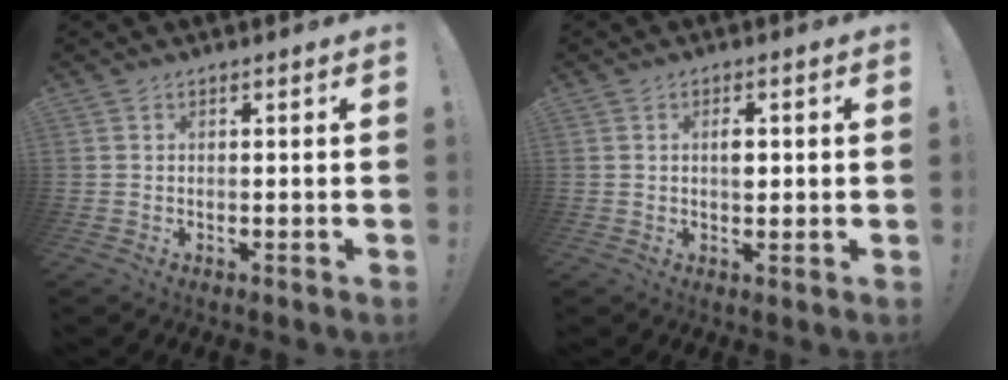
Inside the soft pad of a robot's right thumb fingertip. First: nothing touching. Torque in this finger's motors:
{"motor_torque": [0.67, 0.56, 0.16, -0.18, 0.00]}